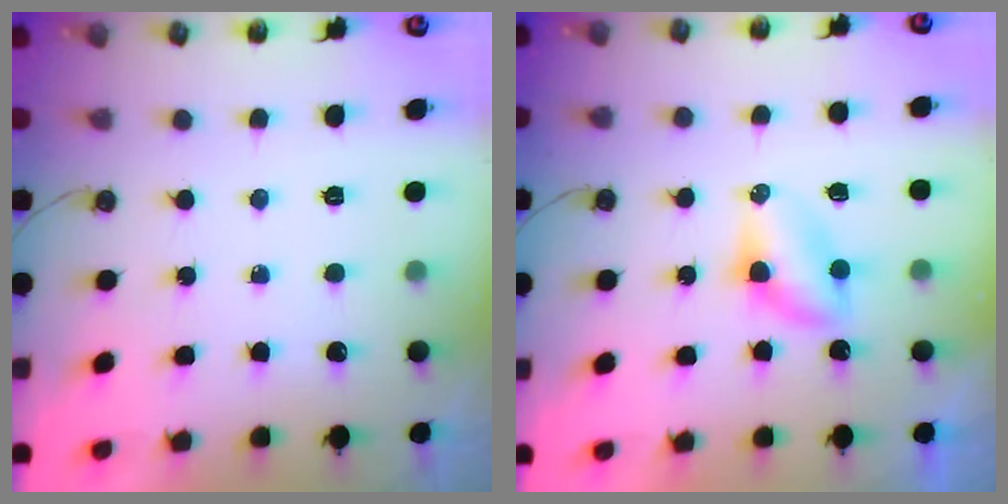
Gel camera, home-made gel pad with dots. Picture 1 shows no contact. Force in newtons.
{"total": 4.3, "press": 4.3, "slide": 0.5}